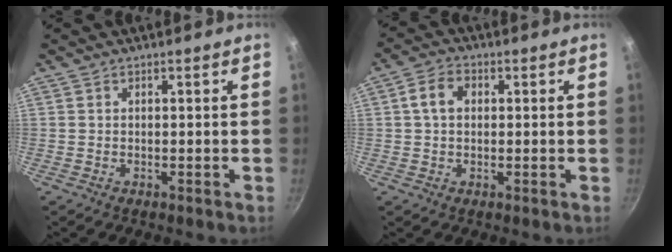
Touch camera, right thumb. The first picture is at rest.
{"total": 5.0, "force": [0.8, 3.7, 3.3], "torque": [-0.051, 0.012, 0.008]}